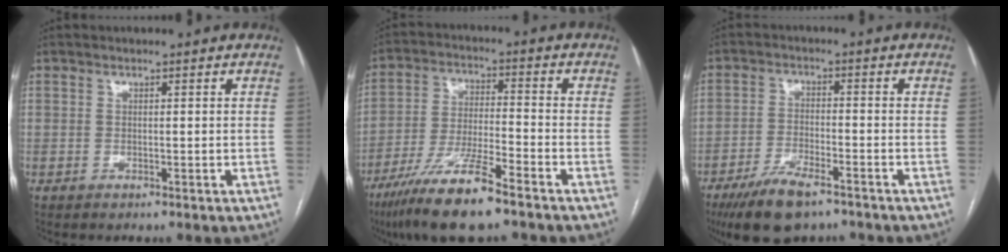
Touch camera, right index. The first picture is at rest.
{"total": 12.5, "force": [-8.5, 1.2, 9.0], "torque": [-0.177, -0.027, -0.154]}
{"total": 9.2, "force": [-6.6, 2.8, 5.7], "torque": [-0.107, -0.015, -0.116]}